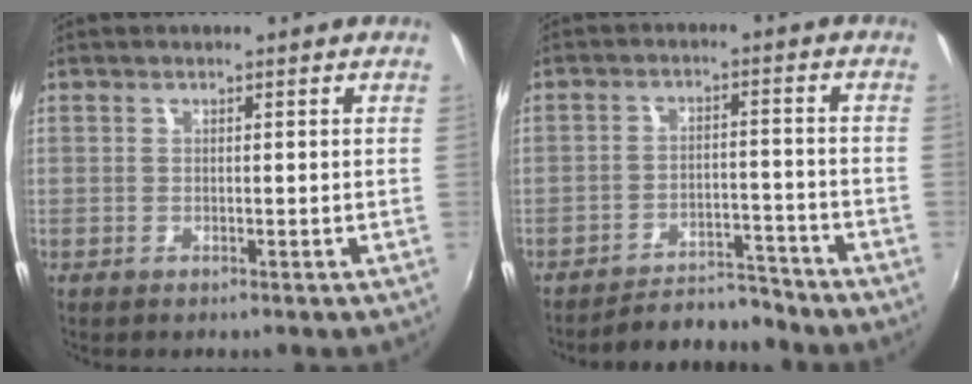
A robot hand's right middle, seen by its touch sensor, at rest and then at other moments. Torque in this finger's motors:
{"motor_torque": [0.12, -0.68, -0.10, 0.00]}